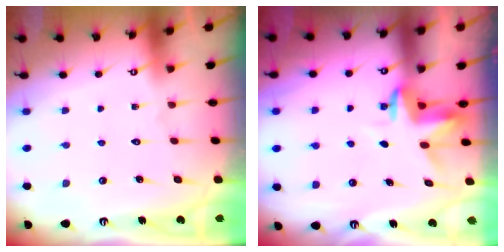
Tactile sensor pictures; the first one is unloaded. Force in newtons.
{"total": 3.5, "press": 3.5, "slide": 0.2}